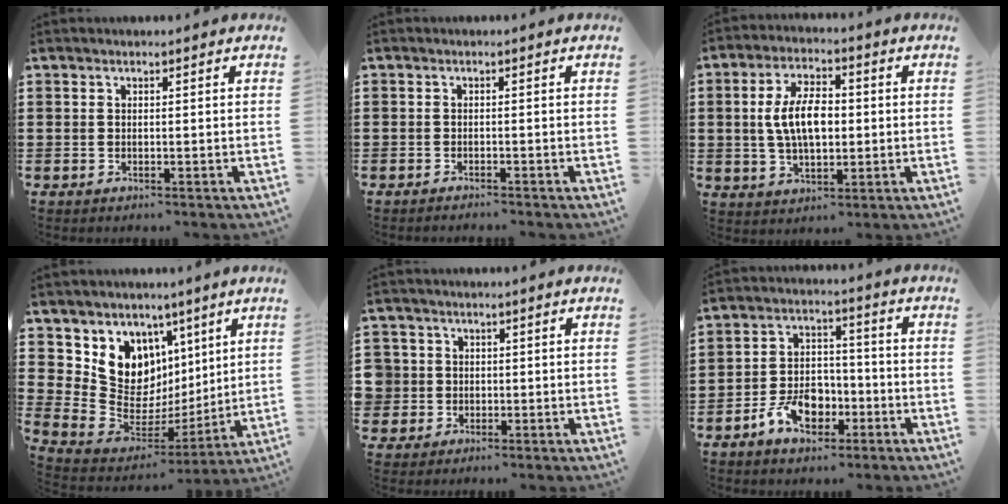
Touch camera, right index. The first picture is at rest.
{"total": 1.1, "force": [-1.1, -0.1, 0.0], "torque": [-0.002, 0.000, -0.022]}
{"total": 8.4, "force": [0.2, 4.2, 7.2], "torque": [-0.150, 0.005, -0.005]}
{"total": 10.7, "force": [5.0, 9.1, 2.8], "torque": [-0.084, -0.054, 0.103]}
{"total": 3.2, "force": [-0.2, 3.2, 0.2], "torque": [-0.029, 0.006, -0.008]}
{"total": 7.6, "force": [-3.4, 5.3, 4.2], "torque": [-0.082, 0.012, -0.064]}